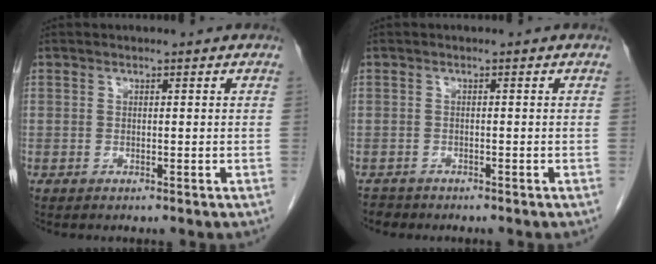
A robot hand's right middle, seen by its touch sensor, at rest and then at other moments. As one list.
[{"total": 1.5, "force": [-1.3, 0.7, -0.3], "torque": [0.000, 0.000, -0.023]}]